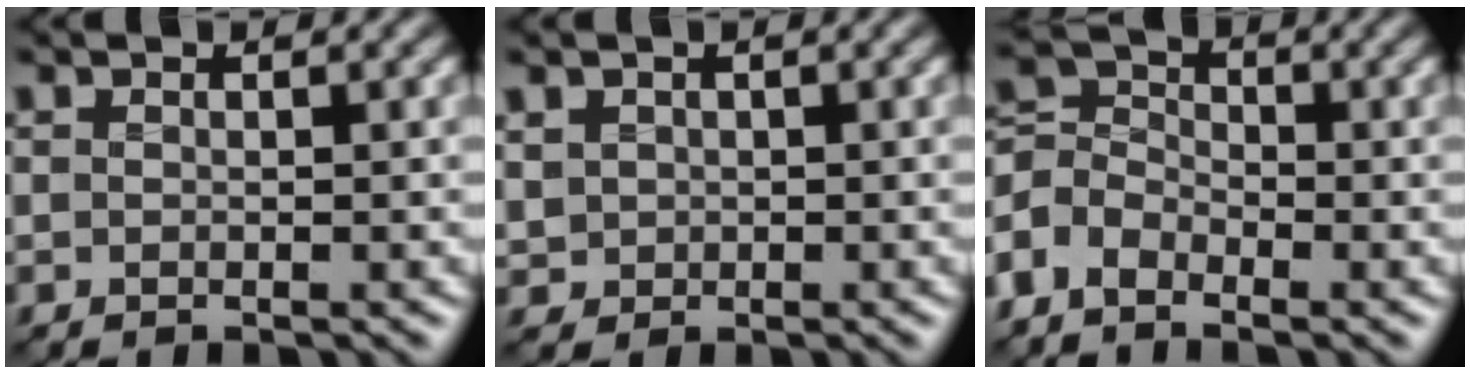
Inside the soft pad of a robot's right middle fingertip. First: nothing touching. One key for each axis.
{"total": 1.6, "fx": 0.4, "fy": 1.5, "fz": 0.4, "tx": -0.012, "ty": -0.003, "tz": 0.013}
{"total": 4.2, "fx": -2.6, "fy": 2.6, "fz": 2.1, "tx": -0.044, "ty": 0.007, "tz": -0.069}